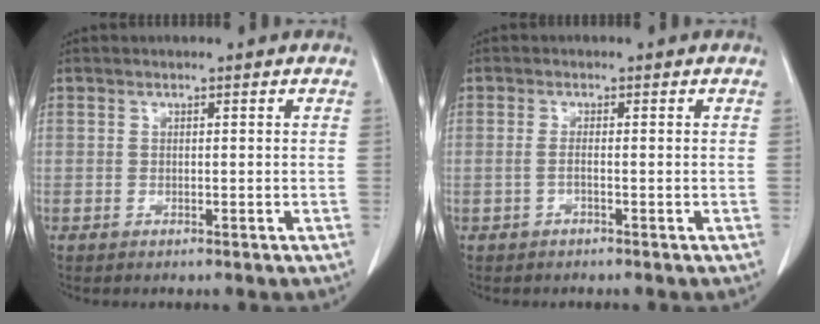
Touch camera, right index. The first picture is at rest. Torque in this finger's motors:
{"motor_torque": [-0.04, 0.14, 0.00, -0.01]}